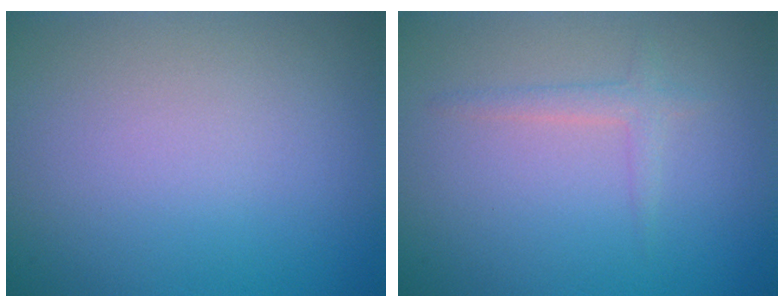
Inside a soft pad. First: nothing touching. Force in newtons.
{"total": 1.3, "press": 1.3, "slide": 0.0}